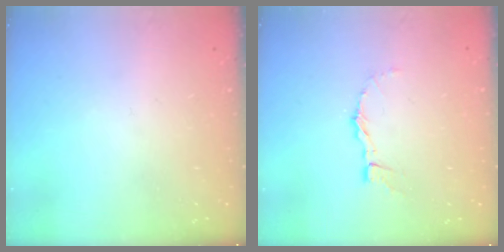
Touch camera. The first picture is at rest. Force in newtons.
{"total": 1.6, "press": 1.6, "slide": 0.1}